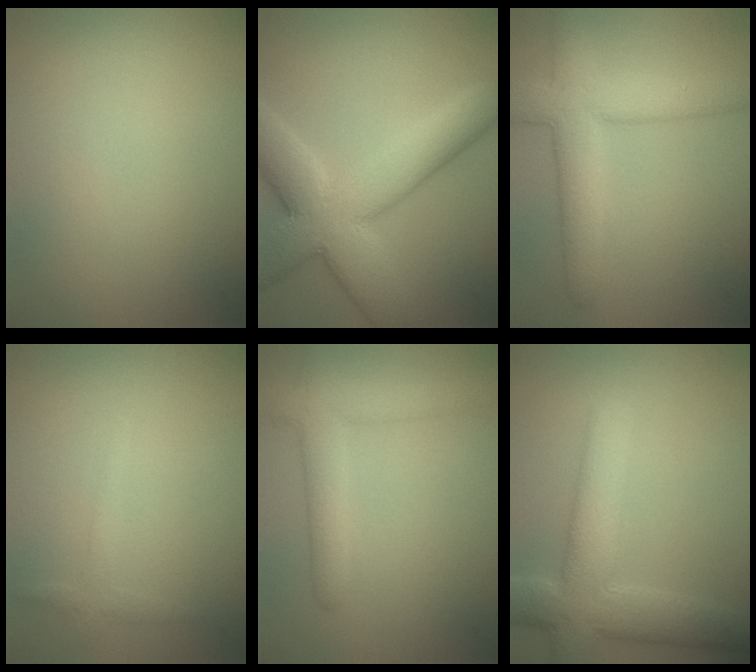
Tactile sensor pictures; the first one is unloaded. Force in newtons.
{"total": 10.7, "press": 10.7, "slide": 0.9}
{"total": 6.5, "press": 6.5, "slide": 0.5}
{"total": 1.5, "press": 1.5, "slide": 0.1}
{"total": 4.3, "press": 4.3, "slide": 0.3}
{"total": 8.1, "press": 8.1, "slide": 0.6}